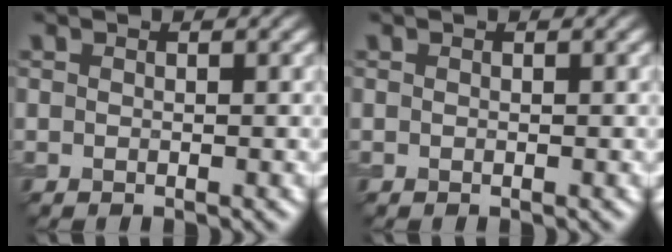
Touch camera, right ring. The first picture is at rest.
{"total": 0.0}